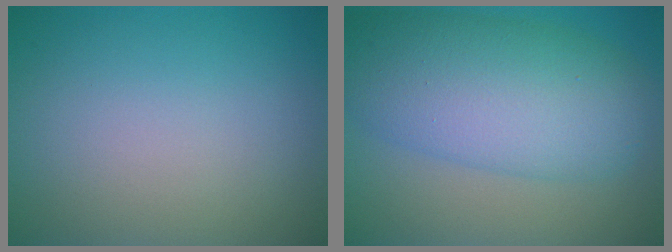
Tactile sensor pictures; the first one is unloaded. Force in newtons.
{"total": 9.4, "press": 9.4, "slide": 0.1}